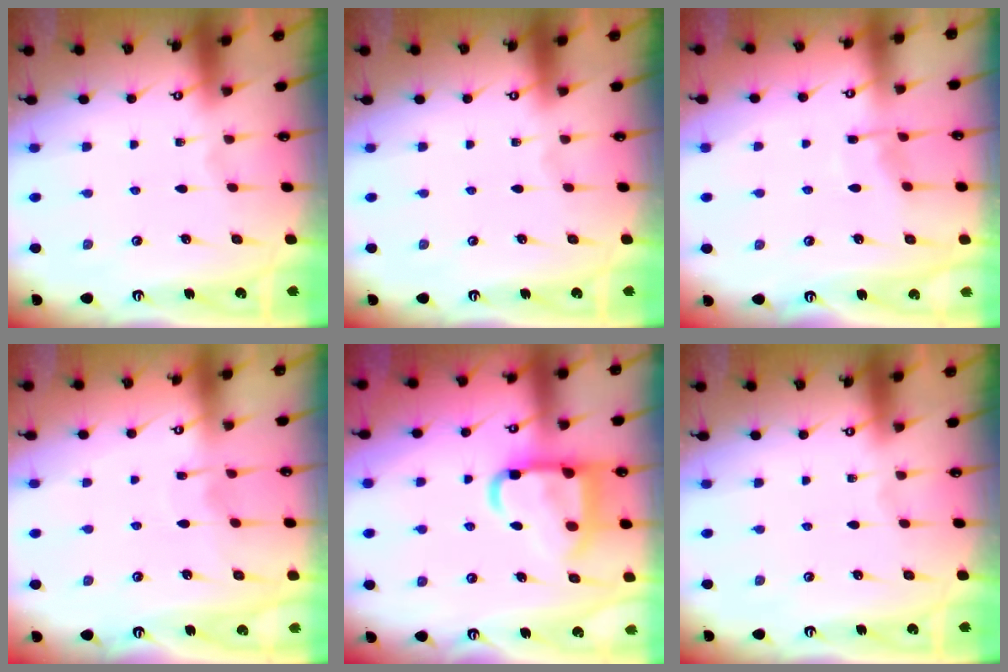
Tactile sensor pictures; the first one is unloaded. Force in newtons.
{"total": 0.0}
{"total": 5.4, "press": 5.3, "slide": 0.5}
{"total": 3.9, "press": 3.9, "slide": 0.3}
{"total": 15.7, "press": 15.6, "slide": 1.6}
{"total": 0.0}